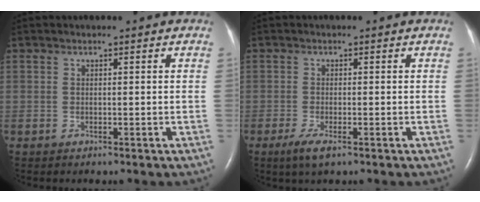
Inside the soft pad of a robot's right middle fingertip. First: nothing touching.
{"total": 3.0, "force": [-1.7, 0.7, 2.3], "torque": [-0.056, -0.008, -0.033]}